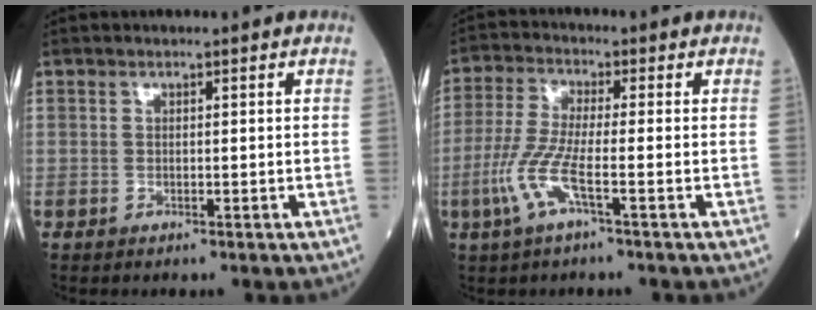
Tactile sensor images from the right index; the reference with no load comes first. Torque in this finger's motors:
{"motor_torque": [0.56, -0.19, 0.60, 0.09]}